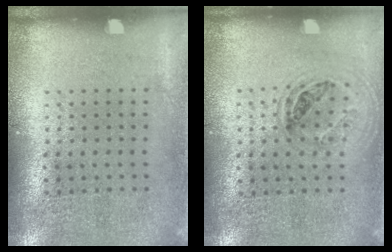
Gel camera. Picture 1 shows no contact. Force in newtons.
{"total": 1.0, "press": 0.9, "slide": 0.3}